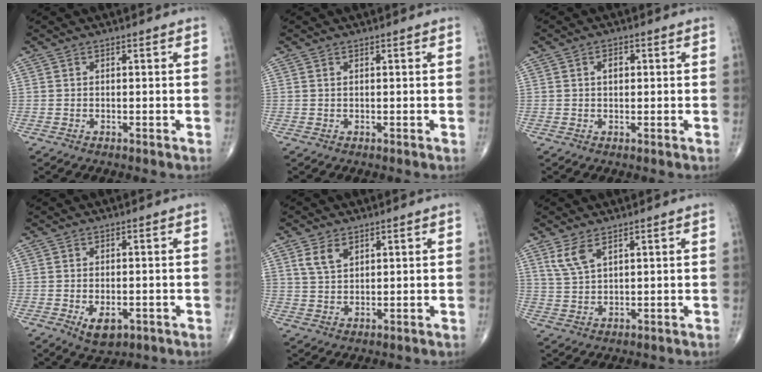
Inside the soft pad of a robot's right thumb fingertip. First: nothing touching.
{"total": 0.0}
{"total": 2.2, "force": [0.4, 1.4, 1.7], "torque": [-0.023, 0.005, 0.004]}
{"total": 5.2, "force": [-1.6, 2.9, 3.9], "torque": [-0.056, -0.002, -0.016]}
{"total": 4.3, "force": [2.3, 2.6, 2.6], "torque": [-0.041, -0.010, 0.050]}
{"total": 4.6, "force": [2.8, 1.8, 3.2], "torque": [-0.070, -0.008, 0.065]}